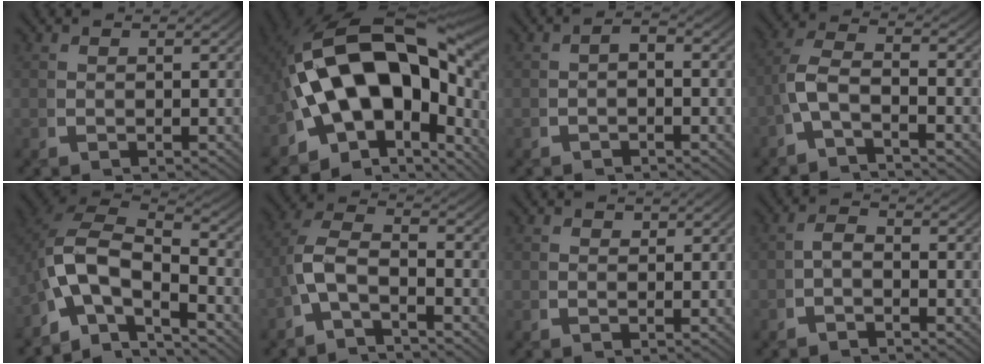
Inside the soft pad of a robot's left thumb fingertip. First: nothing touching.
{"total": 23.4, "force": [-0.5, 14.8, 18.1], "torque": [-0.327, -0.053, 0.008]}
{"total": 1.3, "force": [-0.7, 0.7, 0.9], "torque": [-0.017, -0.004, -0.011]}
{"total": 5.6, "force": [-1.5, 3.6, 4.1], "torque": [-0.100, -0.018, -0.027]}
{"total": 13.2, "force": [-1.9, 9.5, 8.9], "torque": [-0.206, -0.048, -0.026]}
{"total": 7.0, "force": [-1.4, 4.7, 4.9], "torque": [-0.115, -0.023, -0.027]}
{"total": 0.9, "force": [0.6, 0.7, 0.3], "torque": [-0.002, -0.003, 0.013]}
{"total": 1.8, "force": [-1.1, 1.0, 1.0], "torque": [-0.018, -0.003, -0.021]}